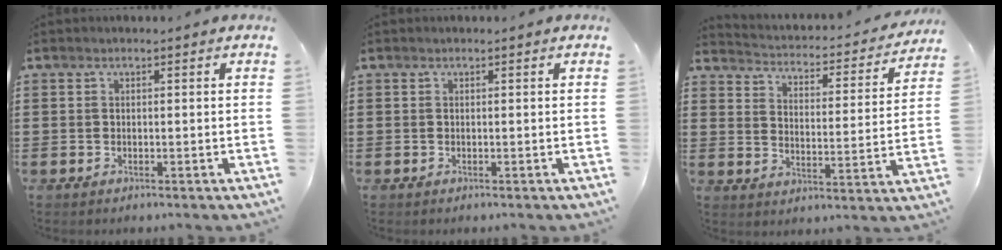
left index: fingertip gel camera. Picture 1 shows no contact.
{"total": 0.0}
{"total": 2.3, "force": [2.2, 0.2, 0.4], "torque": [-0.026, -0.027, 0.027]}